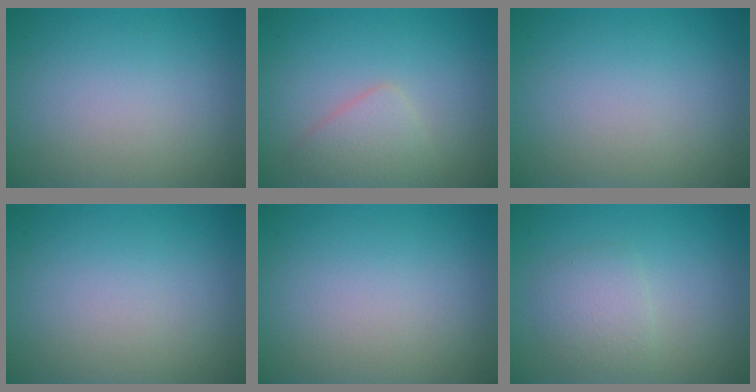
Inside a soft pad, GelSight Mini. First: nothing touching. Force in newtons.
{"total": 2.4, "press": 2.4, "slide": 0.2}
{"total": 0.0}
{"total": 0.0}
{"total": 0.0}
{"total": 2.3, "press": 2.3, "slide": 0.0}